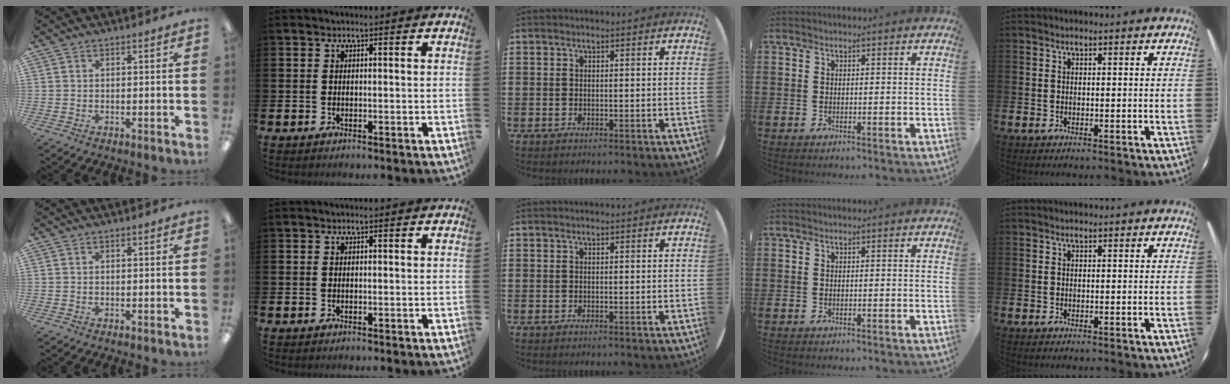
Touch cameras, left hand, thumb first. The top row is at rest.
{}